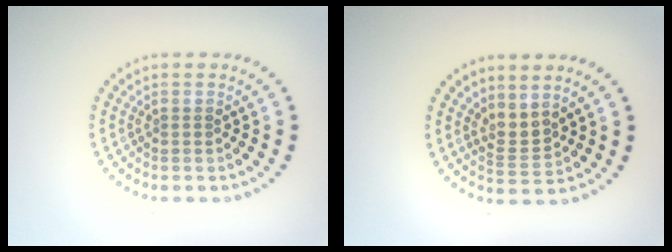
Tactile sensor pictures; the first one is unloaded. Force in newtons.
{"total": 2.0, "press": 1.4, "slide": 1.3}